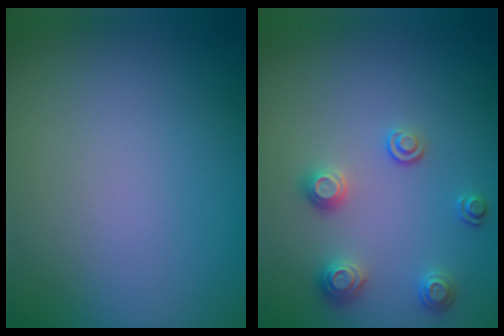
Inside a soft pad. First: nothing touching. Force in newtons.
{"total": 2.3, "press": 2.3, "slide": 0.6}